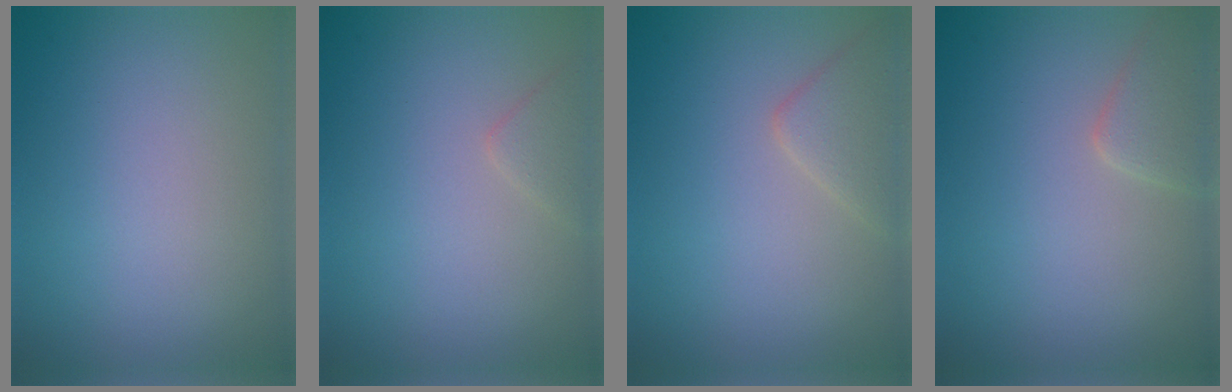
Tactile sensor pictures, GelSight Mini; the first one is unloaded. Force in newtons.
{"total": 1.3, "press": 1.3, "slide": 0.0}
{"total": 2.6, "press": 2.6, "slide": 0.1}
{"total": 2.4, "press": 2.4, "slide": 0.1}